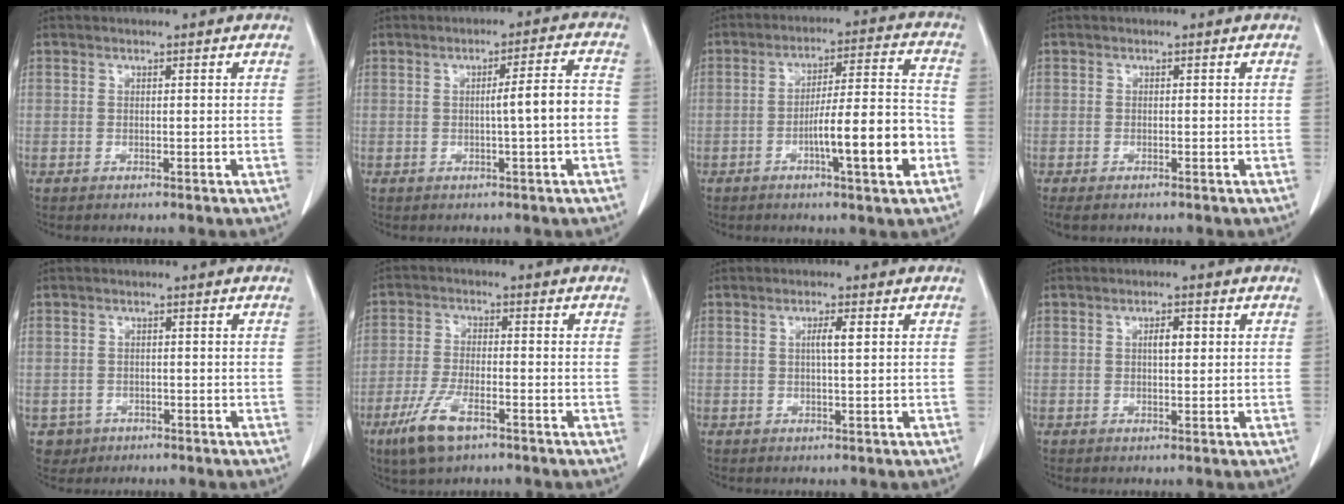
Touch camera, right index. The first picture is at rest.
{"total": 5.4, "force": [-0.9, -0.3, 5.3], "torque": [-0.076, 0.012, -0.014]}
{"total": 11.8, "force": [-4.2, 0.8, 11.0], "torque": [-0.170, 0.009, -0.062]}
{"total": 1.5, "force": [-1.2, 0.5, 0.7], "torque": [-0.013, -0.005, -0.016]}
{"total": 2.8, "force": [-1.2, 2.5, 0.1], "torque": [0.002, 0.009, -0.017]}
{"total": 7.8, "force": [-4.7, 2.3, 5.8], "torque": [-0.125, -0.014, -0.085]}
{"total": 2.3, "force": [0.5, 0.1, 2.2], "torque": [-0.040, 0.002, 0.007]}
{"total": 2.3, "force": [0.4, 0.8, 2.1], "torque": [-0.036, 0.002, 0.007]}